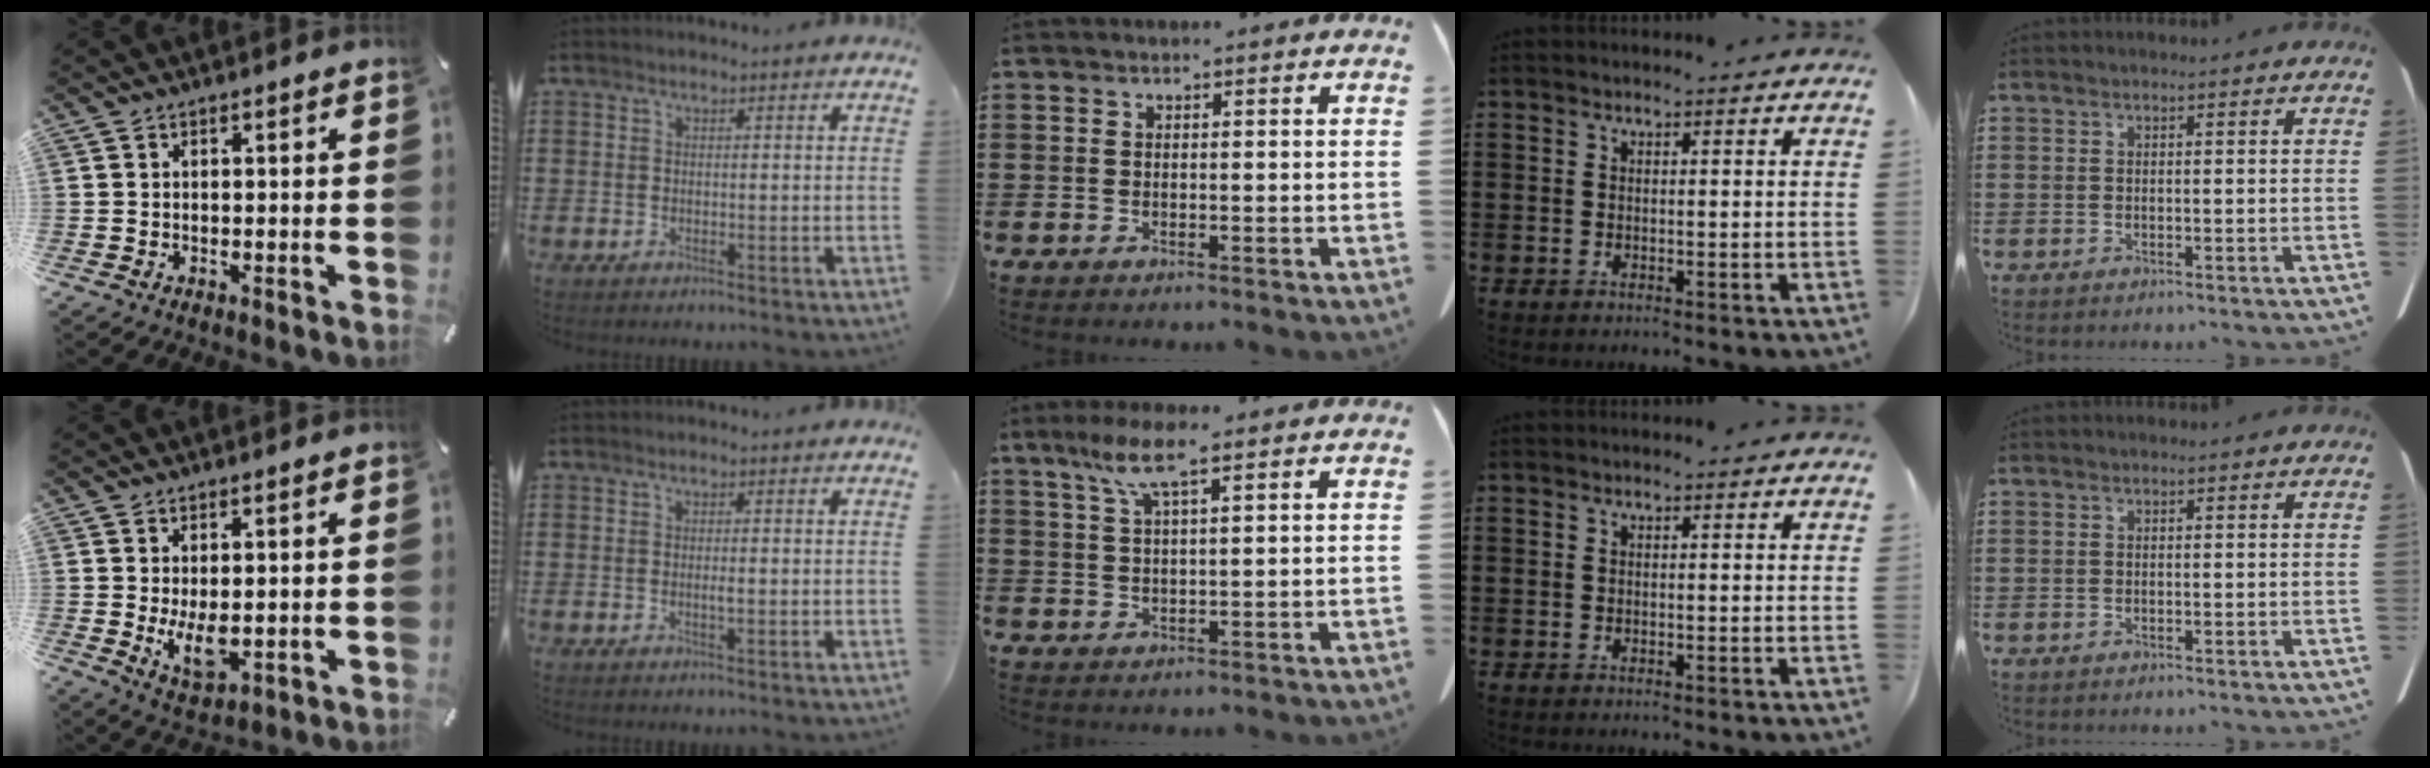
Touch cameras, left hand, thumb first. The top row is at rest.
{"thumb": {"total": 7.6, "force": [0.0, 3.6, 6.6], "torque": [-0.131, -0.020, 0.001]}, "index": {"total": 1.0, "force": [-0.1, 0.1, 1.0], "torque": [-0.019, -0.005, 0.000]}, "middle": {"total": 6.3, "force": [3.8, 0.7, 5.0], "torque": [-0.107, 0.002, 0.067]}}